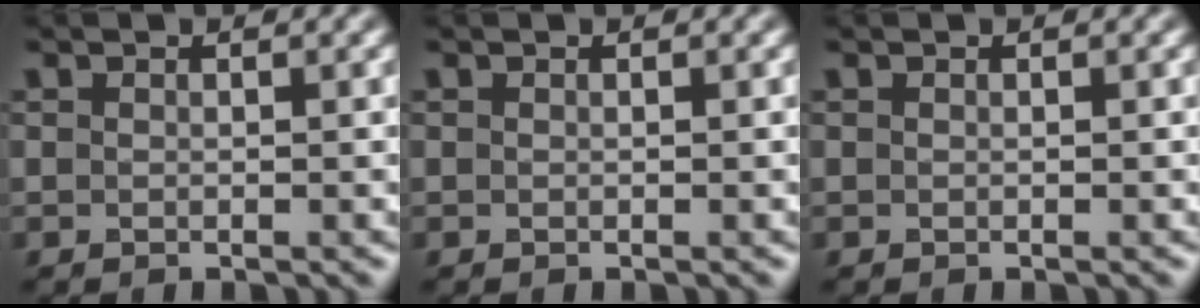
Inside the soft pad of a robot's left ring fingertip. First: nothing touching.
{"total": 0.0}
{"total": 0.0}